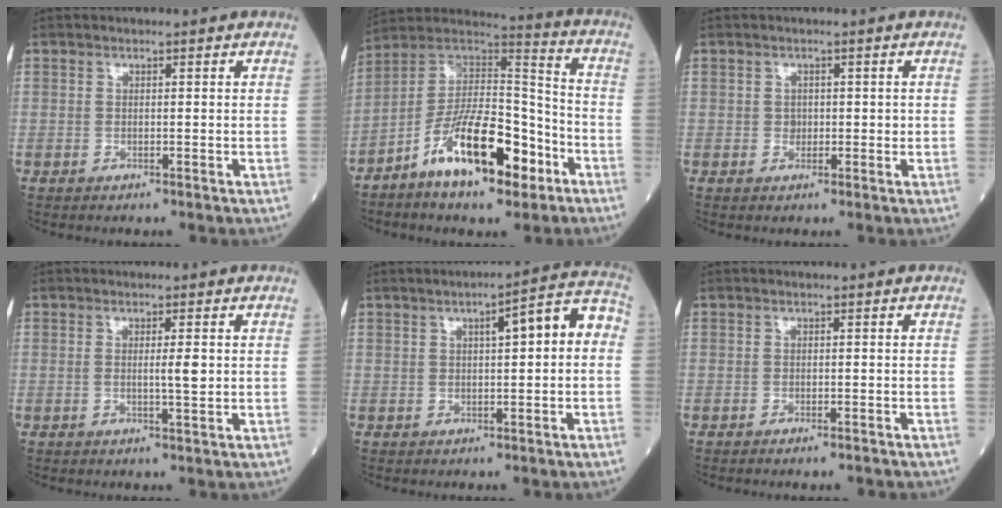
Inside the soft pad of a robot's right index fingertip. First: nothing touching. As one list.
[{"total": 16.1, "force": [-8.0, 5.2, 13.0], "torque": [-0.227, 0.012, -0.134]}, {"total": 1.5, "force": [0.1, 1.3, 0.7], "torque": [-0.009, 0.002, 0.001]}, {"total": 2.4, "force": [0.1, 0.1, 2.4], "torque": [-0.041, -0.001, 0.000]}, {"total": 7.1, "force": [0.9, 1.5, 6.9], "torque": [-0.090, 0.034, 0.006]}, {"total": 2.3, "force": [-2.0, 0.4, 1.0], "torque": [-0.010, -0.003, -0.024]}]